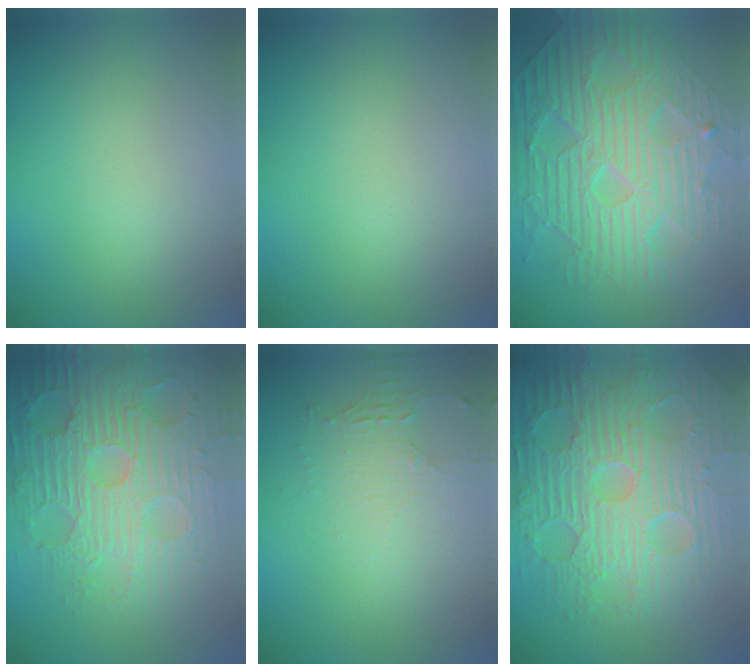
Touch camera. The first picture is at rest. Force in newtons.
{"total": 0.0}
{"total": 10.9, "press": 7.4, "slide": 7.9}
{"total": 7.7, "press": 6.3, "slide": 4.5}
{"total": 2.2, "press": 1.7, "slide": 1.4}
{"total": 11.2, "press": 7.4, "slide": 8.5}